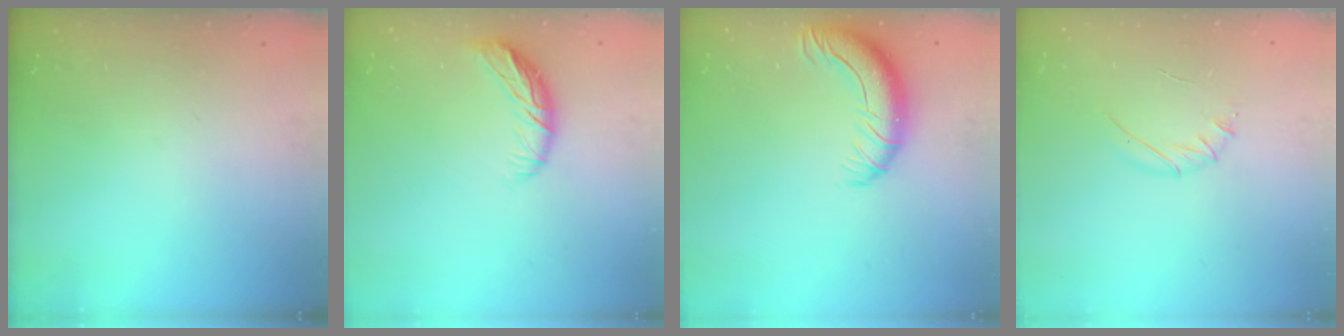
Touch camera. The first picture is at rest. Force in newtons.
{"total": 9.1, "press": 8.8, "slide": 2.0}
{"total": 11.9, "press": 11.6, "slide": 2.2}
{"total": 3.9, "press": 3.8, "slide": 1.0}